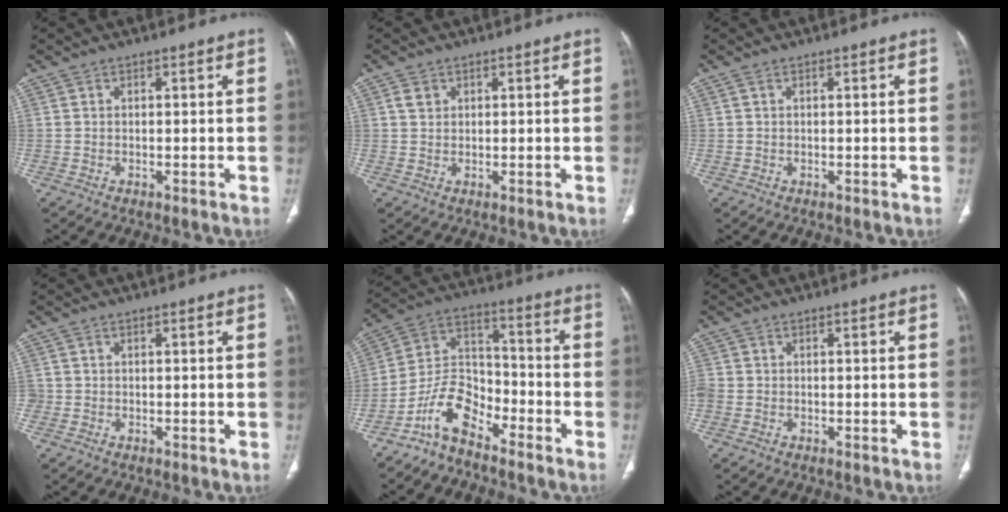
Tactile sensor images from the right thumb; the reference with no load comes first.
{"total": 2.0, "force": [1.0, 1.6, 0.9], "torque": [-0.012, -0.001, 0.019]}
{"total": 0.0}
{"total": 0.7, "force": [-0.2, 0.7, 0.1], "torque": [0.003, 0.004, -0.004]}
{"total": 9.5, "force": [-7.1, 4.6, 4.2], "torque": [-0.071, 0.077, -0.150]}
{"total": 1.6, "force": [-0.4, 1.3, 0.8], "torque": [-0.026, 0.003, -0.010]}